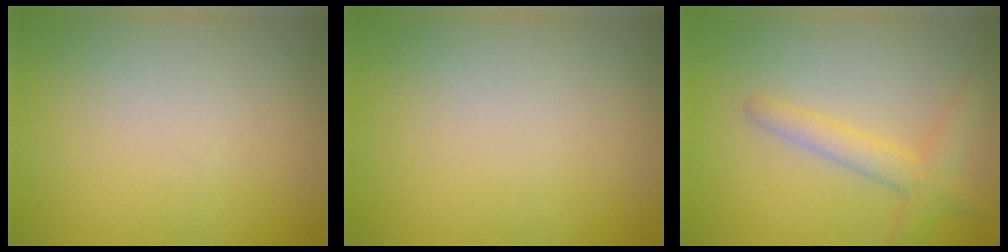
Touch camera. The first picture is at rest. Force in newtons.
{"total": 0.0}
{"total": 2.8, "press": 2.8, "slide": 0.3}